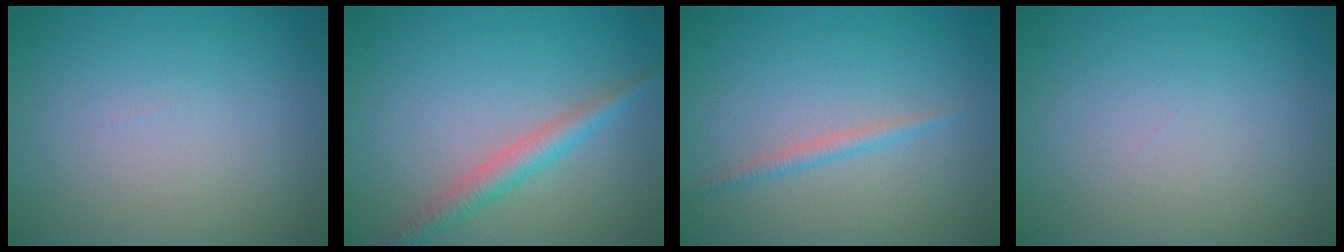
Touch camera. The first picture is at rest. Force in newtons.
{"total": 2.7, "press": 2.7, "slide": 0.0}
{"total": 1.2, "press": 1.2, "slide": 0.1}
{"total": 0.0}